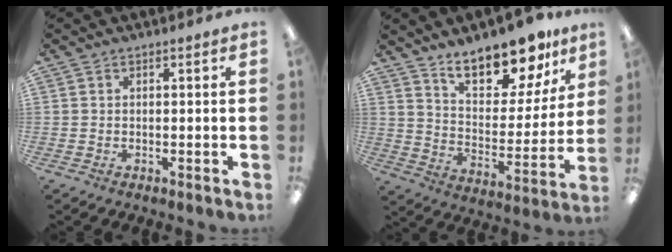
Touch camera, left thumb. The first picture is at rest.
{"total": 17.6, "force": [14.4, 6.6, 7.8], "torque": [-0.122, -0.101, 0.250]}